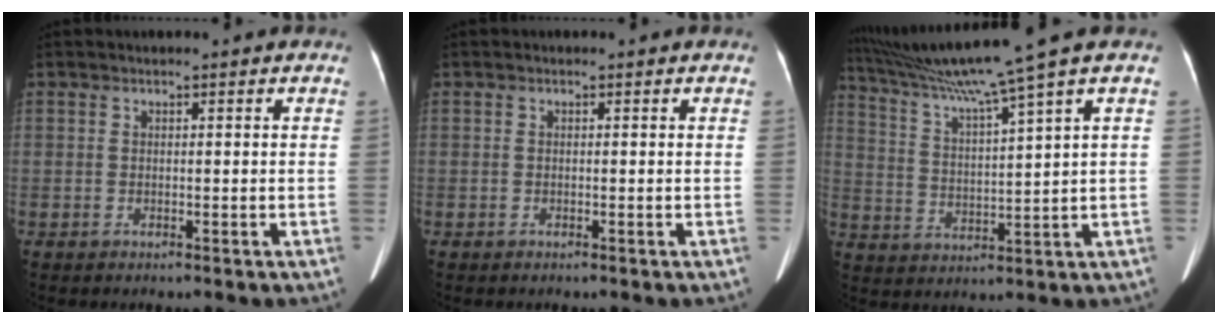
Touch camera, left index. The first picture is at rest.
{"total": 0.0}
{"total": 12.2, "force": [9.5, -3.3, 6.9], "torque": [-0.124, -0.005, 0.170]}